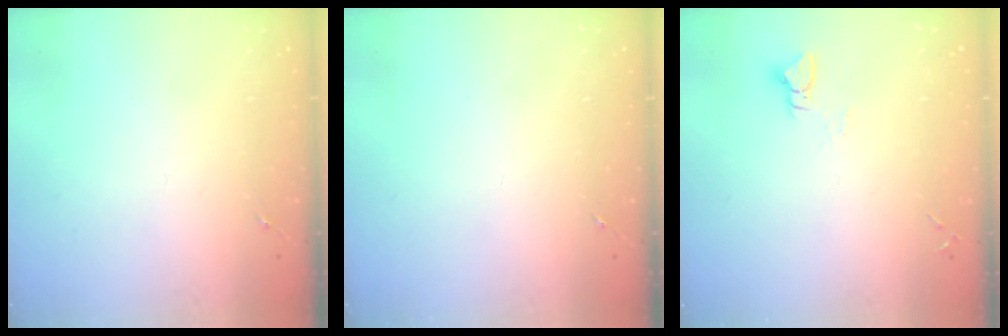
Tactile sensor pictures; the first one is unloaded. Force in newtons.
{"total": 0.0}
{"total": 3.0, "press": 3.0, "slide": 0.3}